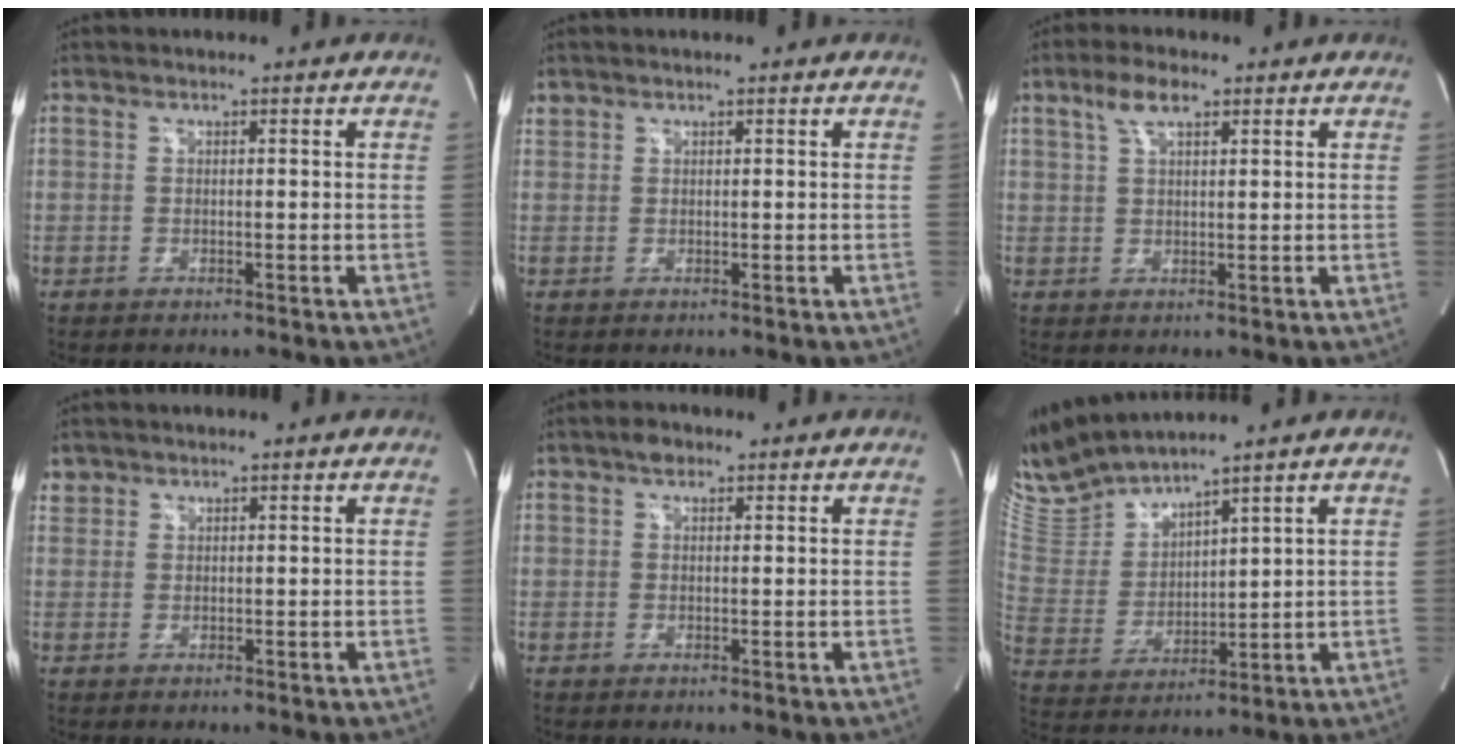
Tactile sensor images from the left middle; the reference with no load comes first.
{"total": 0.9, "force": [0.7, 0.6, 0.0], "torque": [0.003, 0.012, 0.014]}
{"total": 4.2, "force": [2.6, 1.5, 3.0], "torque": [-0.066, 0.011, 0.053]}
{"total": 1.8, "force": [1.3, 1.2, -0.2], "torque": [0.011, 0.009, 0.022]}
{"total": 1.7, "force": [1.2, 0.9, 0.9], "torque": [-0.018, 0.007, 0.018]}
{"total": 9.8, "force": [9.5, -0.4, 2.3], "torque": [-0.073, 0.000, 0.212]}